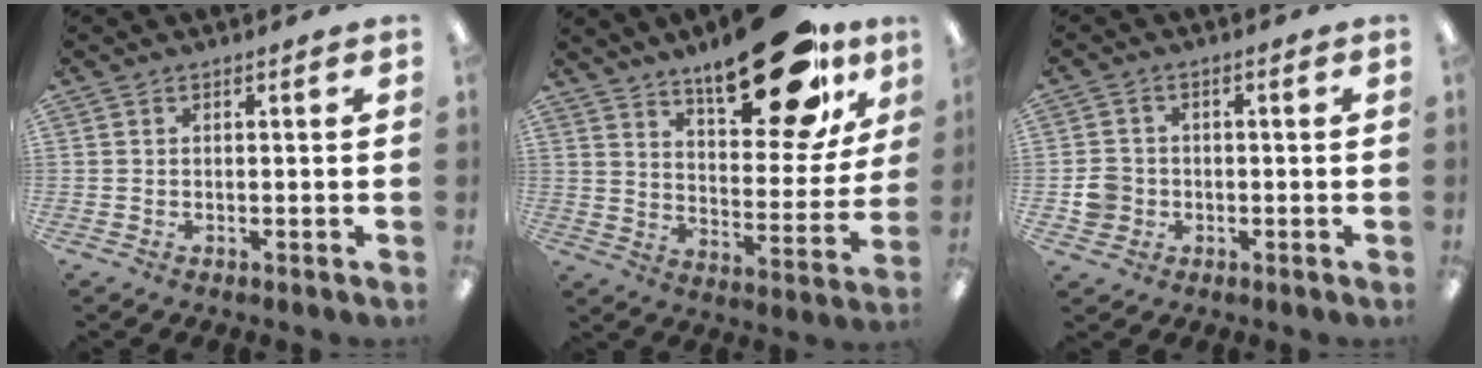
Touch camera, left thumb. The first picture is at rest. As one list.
[{"total": 24.5, "force": [16.4, 9.7, 15.4], "torque": [-0.204, -0.098, 0.264]}, {"total": 4.8, "force": [-1.1, 4.4, 1.4], "torque": [-0.017, 0.009, -0.018]}]